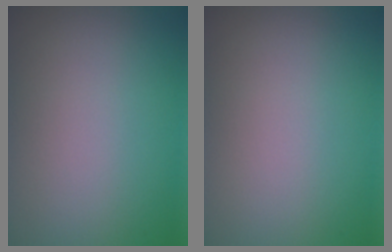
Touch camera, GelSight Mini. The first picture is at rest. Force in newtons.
{"total": 0.0}